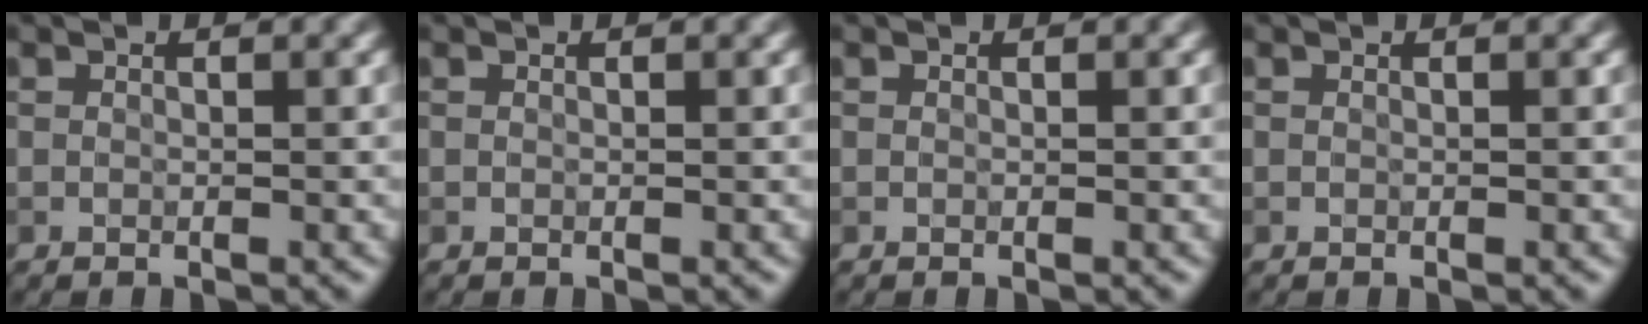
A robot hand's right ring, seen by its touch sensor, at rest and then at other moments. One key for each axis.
{"total": 0.0}
{"total": 0.0}
{"total": 0.0}